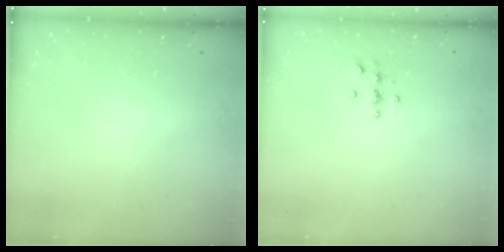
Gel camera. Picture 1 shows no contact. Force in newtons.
{"total": 3.8, "press": 3.8, "slide": 0.5}